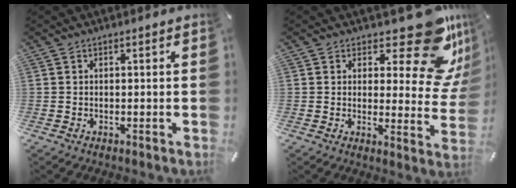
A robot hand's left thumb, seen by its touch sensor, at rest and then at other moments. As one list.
[{"total": 18.4, "force": [10.9, 6.9, 13.2], "torque": [-0.151, -0.088, 0.178]}]